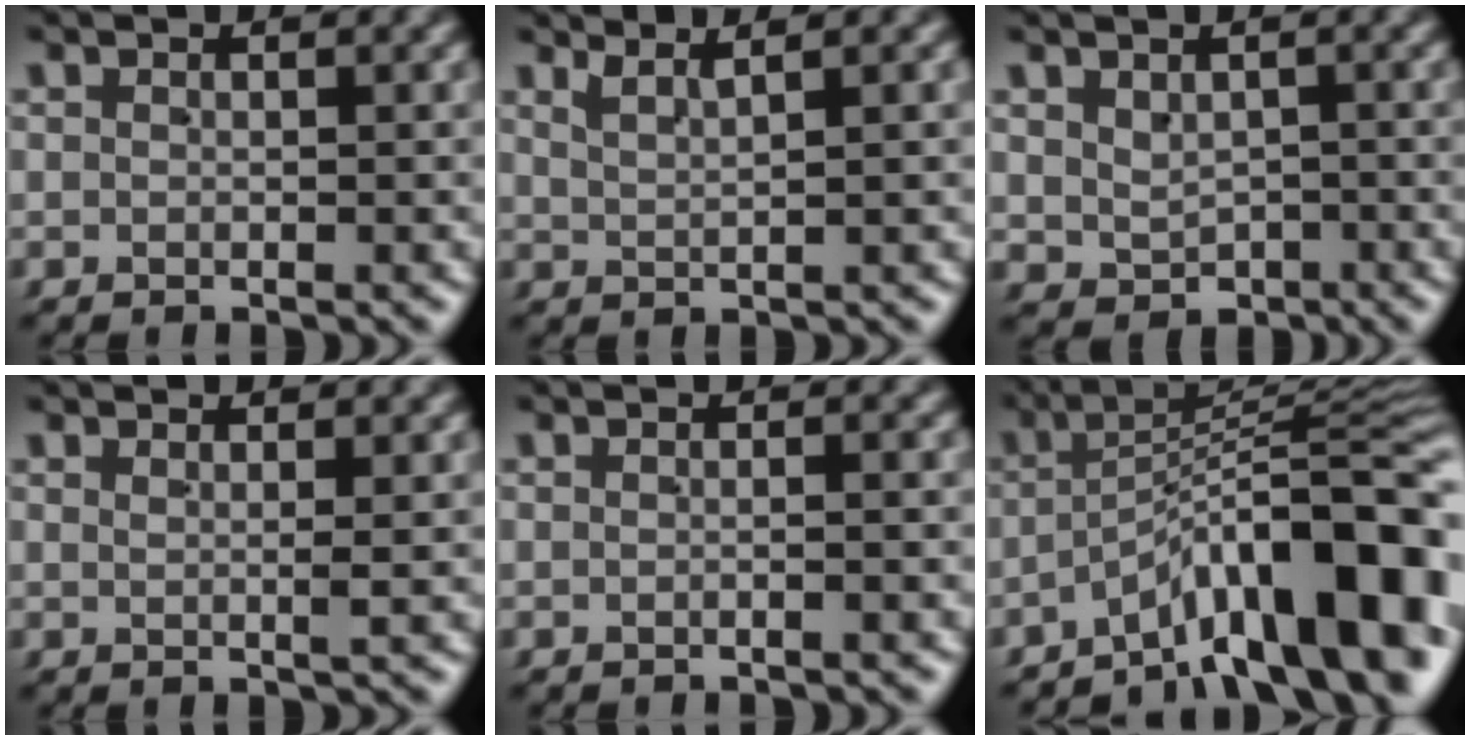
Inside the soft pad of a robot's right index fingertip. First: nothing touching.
{"total": 2.2, "force": [1.9, -0.3, 1.0], "torque": [-0.016, 0.001, 0.036]}
{"total": 1.6, "force": [0.0, 1.5, 0.6], "torque": [0.004, -0.011, 0.012]}
{"total": 1.1, "force": [0.5, -0.6, 0.8], "torque": [-0.014, -0.004, 0.013]}
{"total": 0.7, "force": [-0.5, -0.2, 0.4], "torque": [-0.006, 0.004, -0.011]}
{"total": 12.1, "force": [-5.3, 4.9, 9.7], "torque": [-0.136, -0.011, -0.074]}